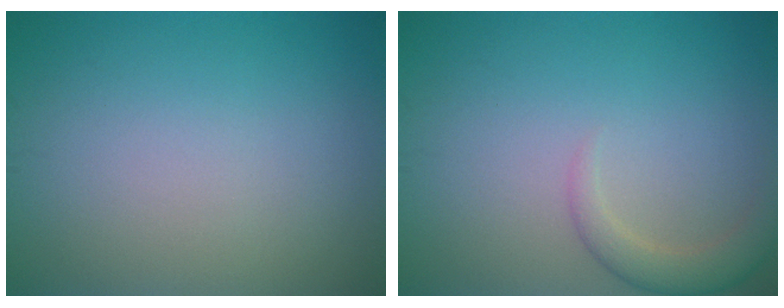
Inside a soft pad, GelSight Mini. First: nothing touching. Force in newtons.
{"total": 2.5, "press": 2.5, "slide": 0.2}